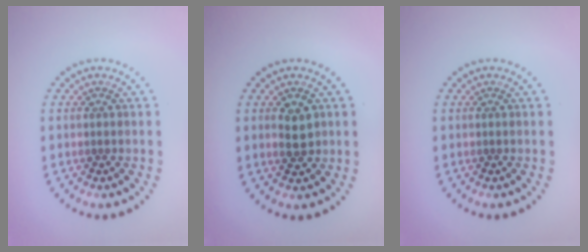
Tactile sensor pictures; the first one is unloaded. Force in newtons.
{"total": 2.5, "press": 2.5, "slide": 0.1}
{"total": 0.0}